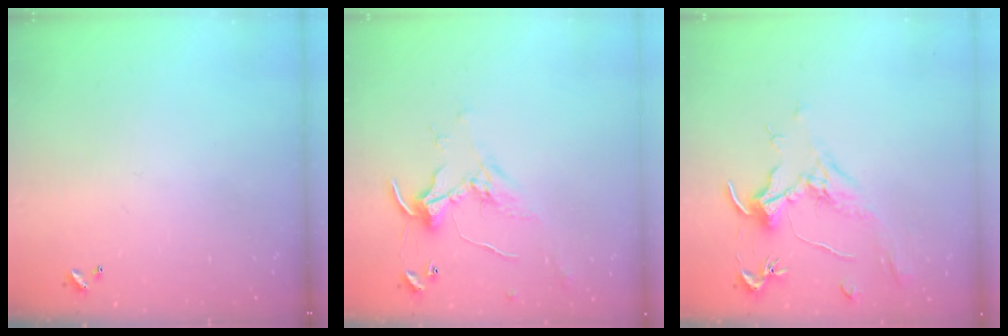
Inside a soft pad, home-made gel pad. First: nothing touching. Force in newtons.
{"total": 1.6, "press": 1.5, "slide": 0.5}
{"total": 1.8, "press": 1.6, "slide": 0.8}